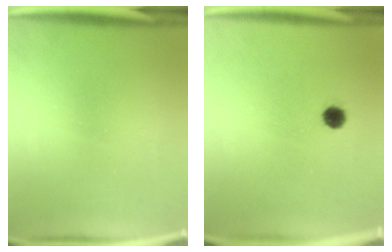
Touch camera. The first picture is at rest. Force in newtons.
{"total": 2.4}